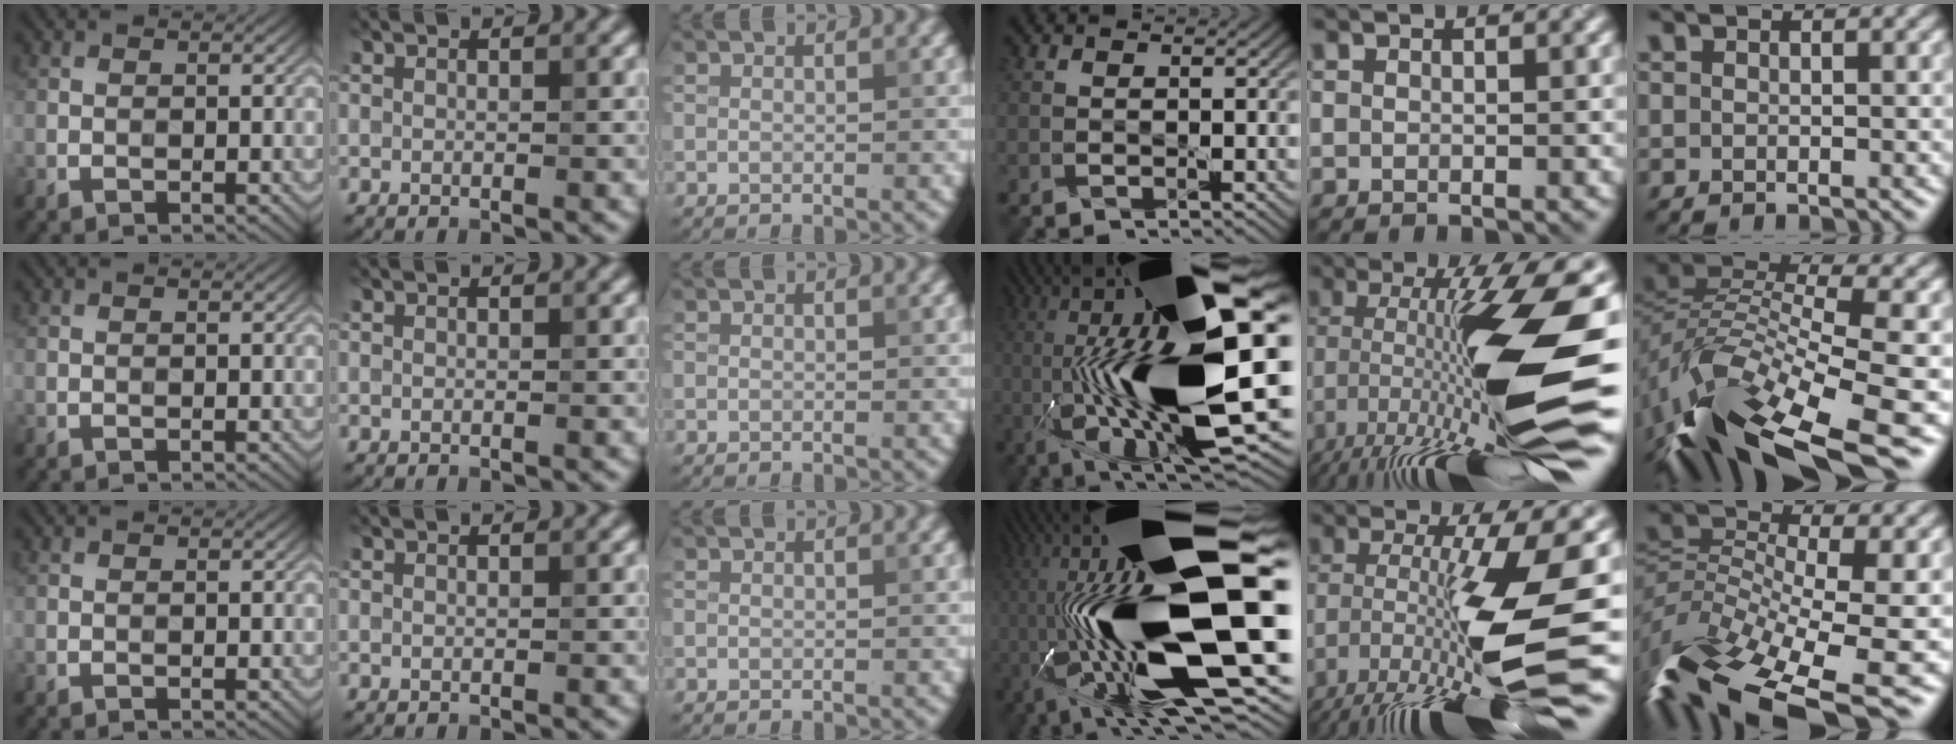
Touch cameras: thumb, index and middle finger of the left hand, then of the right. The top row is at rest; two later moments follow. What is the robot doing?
{"motion": "shake", "object": "medicine bottle"}